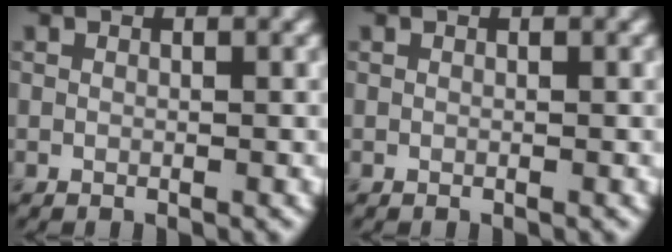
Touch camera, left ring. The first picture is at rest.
{"total": 0.0}